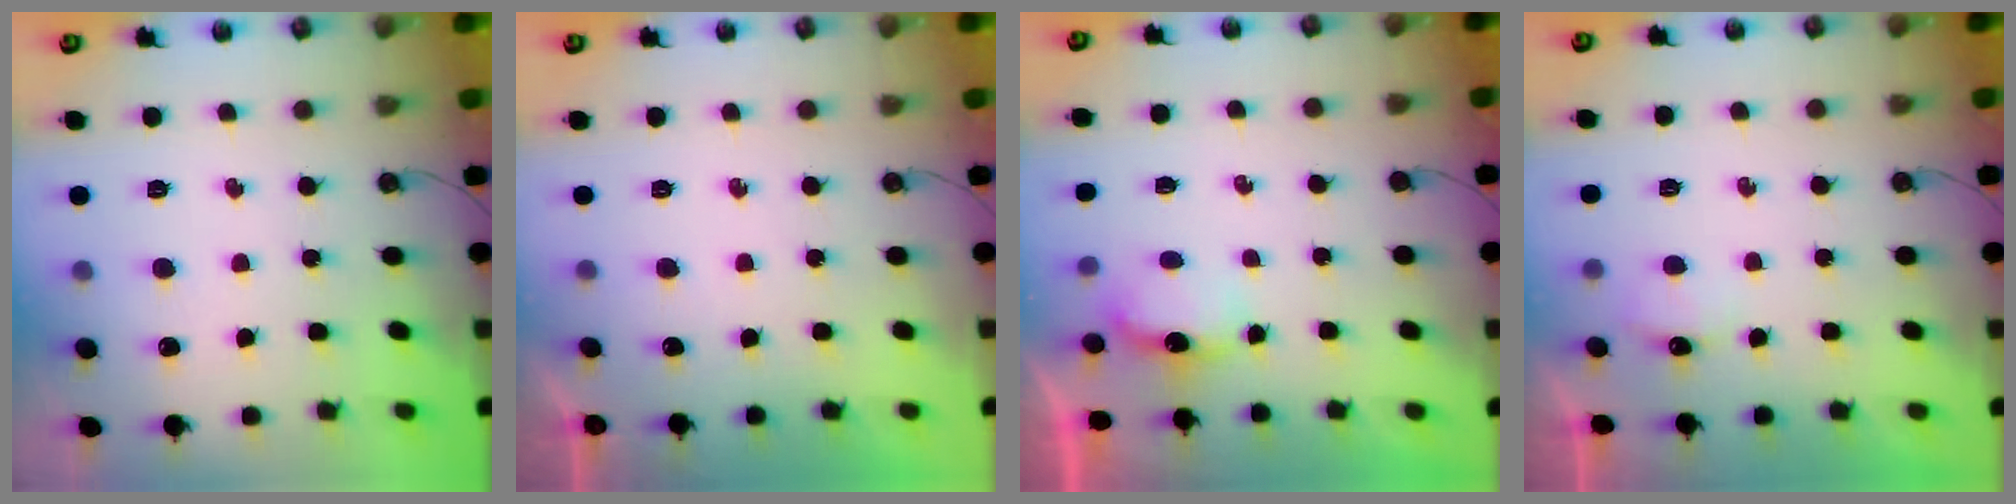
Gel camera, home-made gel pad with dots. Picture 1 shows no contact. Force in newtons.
{"total": 0.0}
{"total": 3.4, "press": 3.4, "slide": 0.5}
{"total": 3.9, "press": 3.9, "slide": 0.6}